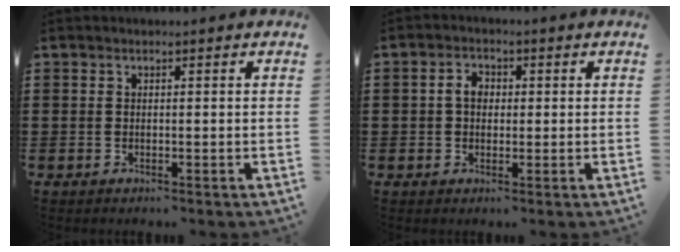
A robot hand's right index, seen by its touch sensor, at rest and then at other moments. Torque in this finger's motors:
{"motor_torque": [0.38, -0.32, 0.14, 0.05]}